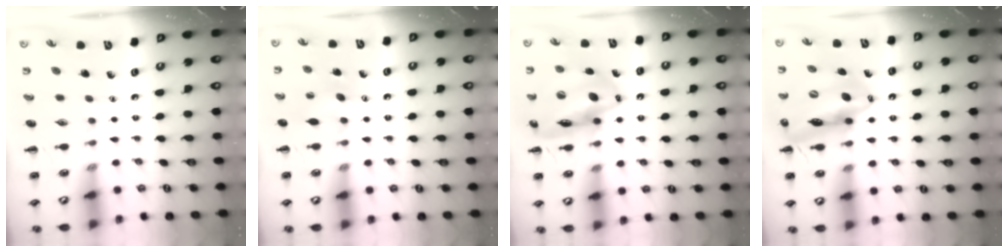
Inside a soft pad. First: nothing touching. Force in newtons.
{"total": 6.2, "press": 6.0, "slide": 1.5}
{"total": 16.4, "press": 15.8, "slide": 4.6}
{"total": 17.5, "press": 17.1, "slide": 4.0}